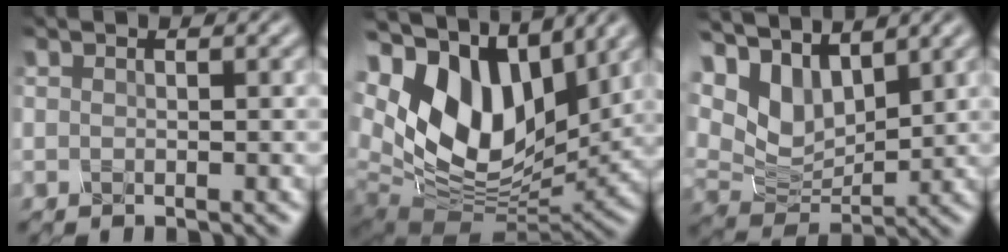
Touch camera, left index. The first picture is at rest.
{"total": 14.2, "force": [4.6, 8.5, 10.4], "torque": [-0.211, 0.017, 0.092]}
{"total": 5.9, "force": [4.3, 2.7, 3.1], "torque": [-0.084, 0.006, 0.085]}